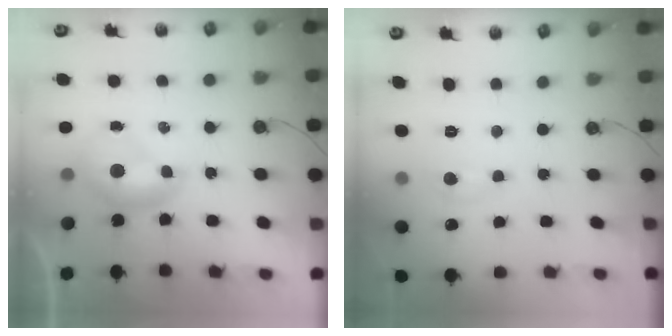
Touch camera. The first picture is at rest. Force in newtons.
{"total": 1.5, "press": 1.5, "slide": 0.1}